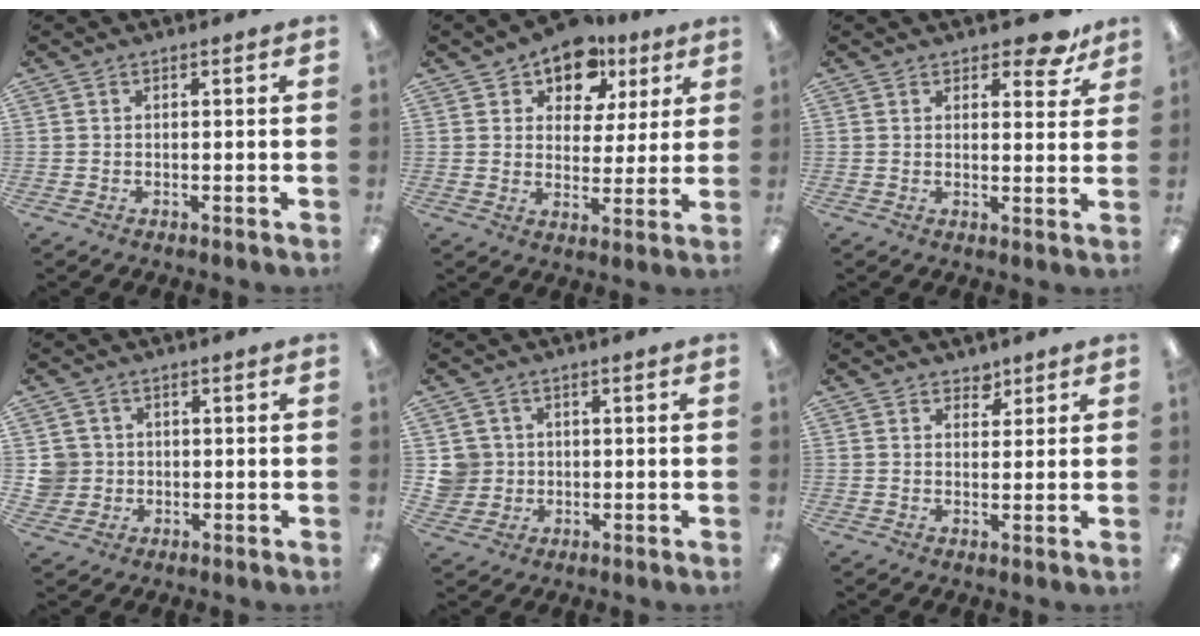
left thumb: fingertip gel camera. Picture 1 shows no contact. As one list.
[{"total": 10.6, "force": [7.4, 6.6, 3.6], "torque": [-0.061, -0.038, 0.135]}, {"total": 6.0, "force": [4.6, 2.5, 3.0], "torque": [-0.021, -0.027, 0.075]}, {"total": 4.6, "force": [0.3, 4.5, 0.6], "torque": [-0.015, 0.010, 0.006]}, {"total": 5.0, "force": [0.7, 4.9, 0.5], "torque": [-0.024, 0.007, 0.013]}, {"total": 3.1, "force": [2.4, 1.8, 0.7], "torque": [0.006, -0.013, 0.040]}]